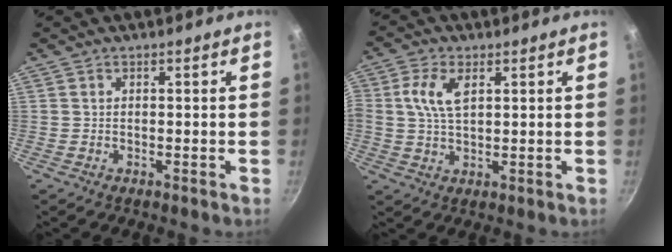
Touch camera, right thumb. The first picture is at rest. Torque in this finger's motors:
{"motor_torque": [0.04, 0.07, 0.03, 0.03, 0.09]}